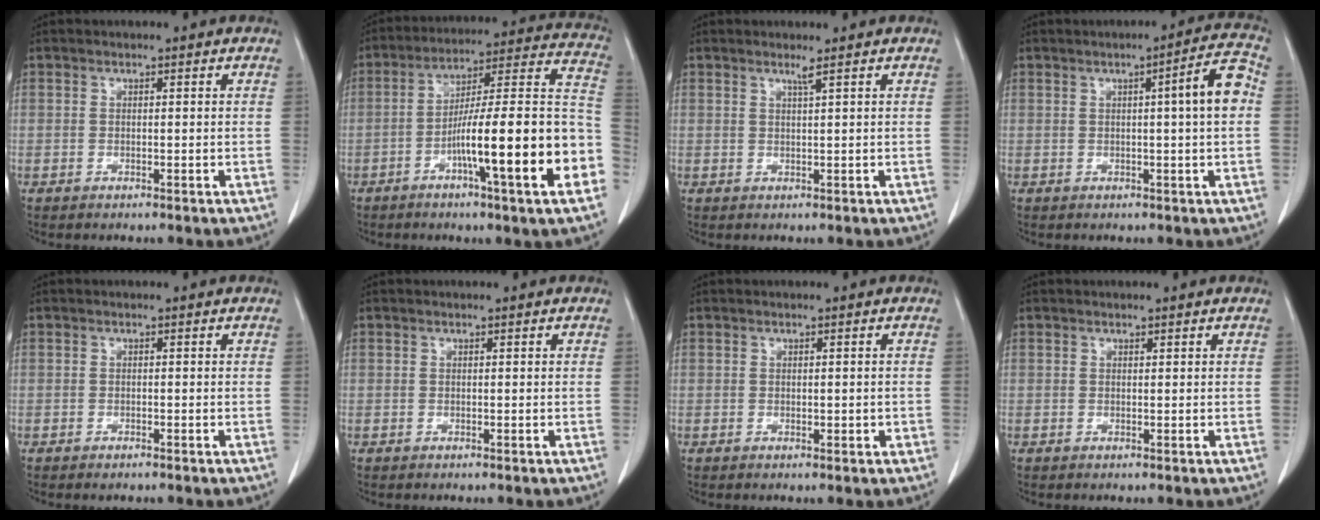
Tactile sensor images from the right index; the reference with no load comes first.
{"total": 21.2, "force": [-7.0, 0.8, 20.0], "torque": [-0.242, 0.015, -0.107]}
{"total": 1.0, "force": [0.7, -0.4, 0.6], "torque": [-0.023, -0.010, 0.016]}
{"total": 6.1, "force": [0.5, -0.2, 6.1], "torque": [-0.085, 0.008, 0.003]}
{"total": 0.6, "force": [-0.5, 0.1, 0.3], "torque": [-0.008, -0.002, -0.006]}
{"total": 0.0}
{"total": 1.2, "force": [-0.2, 0.5, 1.1], "torque": [-0.015, -0.003, 0.002]}
{"total": 0.0}